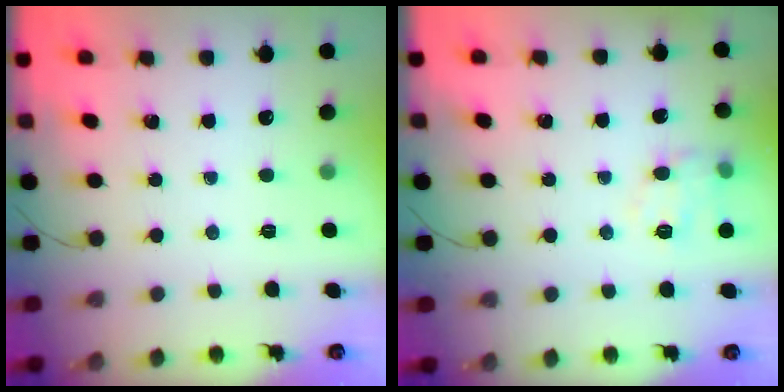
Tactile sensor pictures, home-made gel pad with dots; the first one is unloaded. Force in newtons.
{"total": 10.6, "press": 10.6, "slide": 0.3}